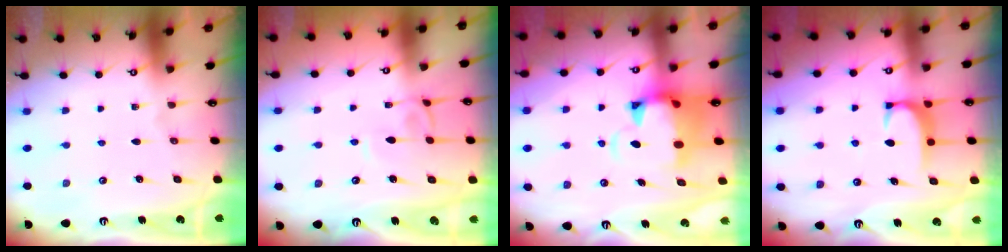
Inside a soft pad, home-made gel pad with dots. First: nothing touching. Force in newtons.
{"total": 2.8, "press": 2.8, "slide": 0.2}
{"total": 4.6, "press": 4.3, "slide": 1.6}
{"total": 1.8, "press": 1.7, "slide": 0.5}